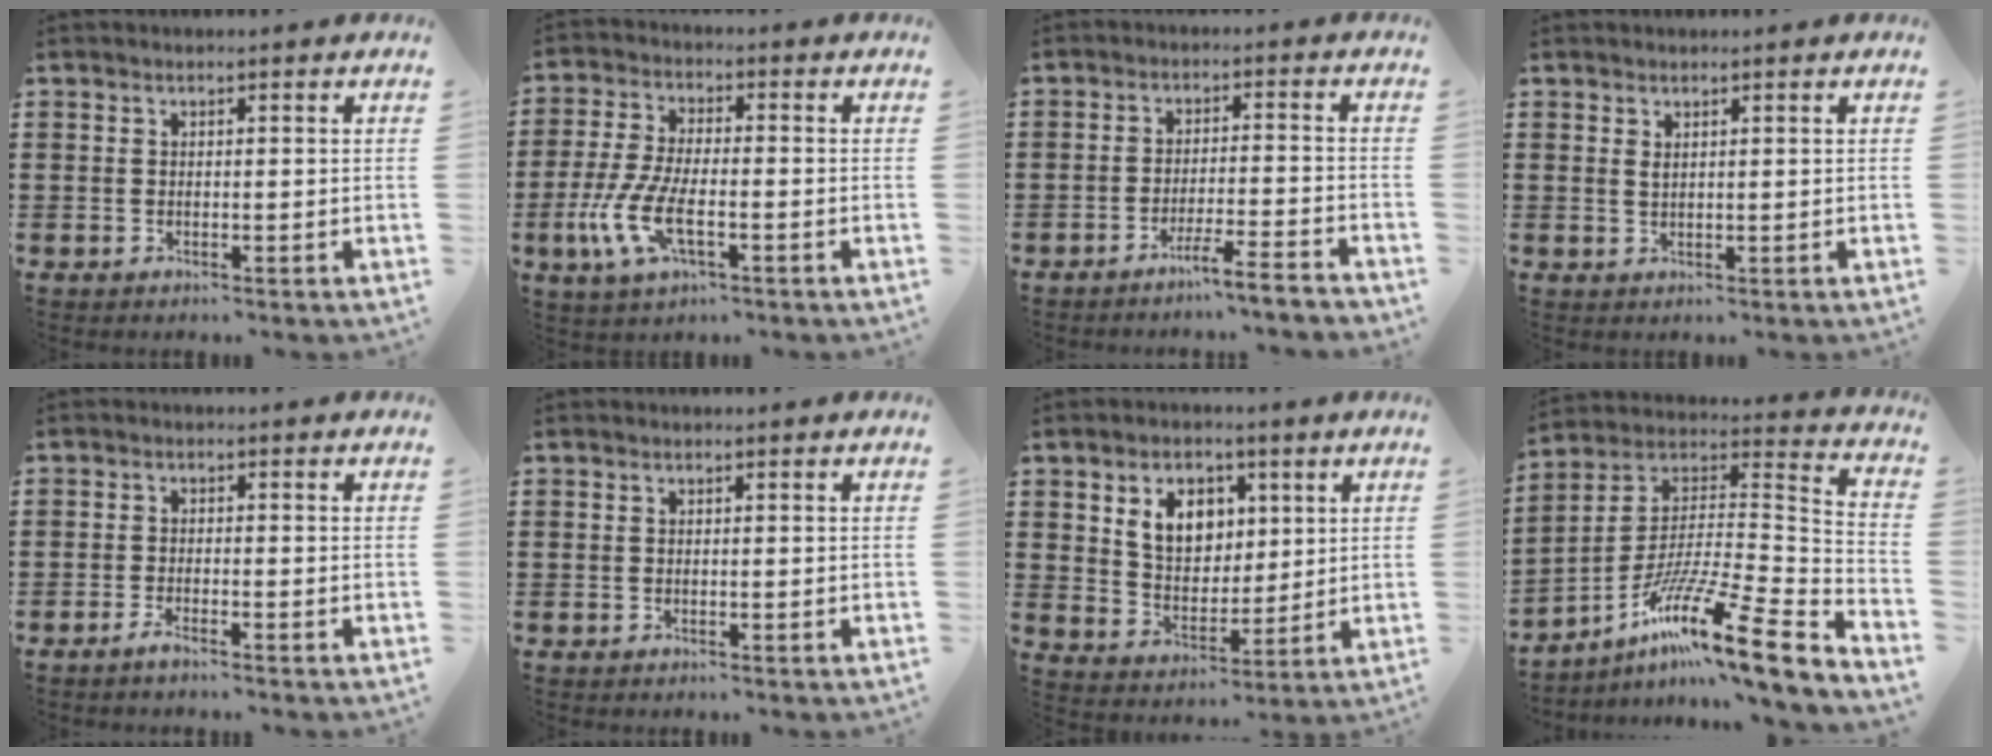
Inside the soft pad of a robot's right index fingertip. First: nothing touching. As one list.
[{"total": 8.3, "force": [-3.0, 3.1, 7.1], "torque": [-0.173, -0.016, -0.060]}, {"total": 4.7, "force": [-4.2, -0.6, 2.2], "torque": [-0.034, -0.010, -0.078]}, {"total": 0.9, "force": [0.6, 0.3, 0.6], "torque": [-0.015, 0.001, 0.011]}, {"total": 1.5, "force": [-1.3, -0.1, 0.6], "torque": [-0.019, -0.006, -0.027]}, {"total": 0.0}, {"total": 7.4, "force": [2.8, 5.6, 4.0], "torque": [-0.088, 0.013, 0.048]}, {"total": 15.7, "force": [-9.8, 2.3, 12.0], "torque": [-0.202, -0.002, -0.177]}]